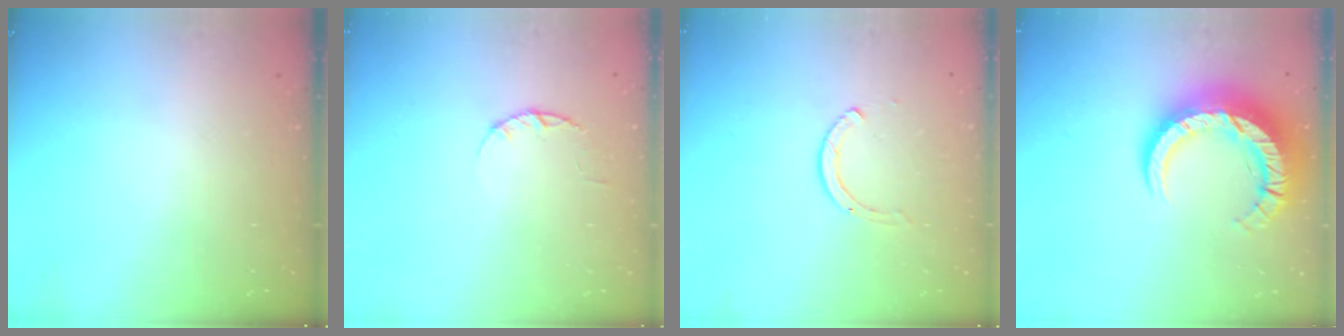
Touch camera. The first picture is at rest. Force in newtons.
{"total": 2.4, "press": 2.3, "slide": 0.4}
{"total": 2.6, "press": 2.6, "slide": 0.3}
{"total": 15.2, "press": 15.1, "slide": 1.6}